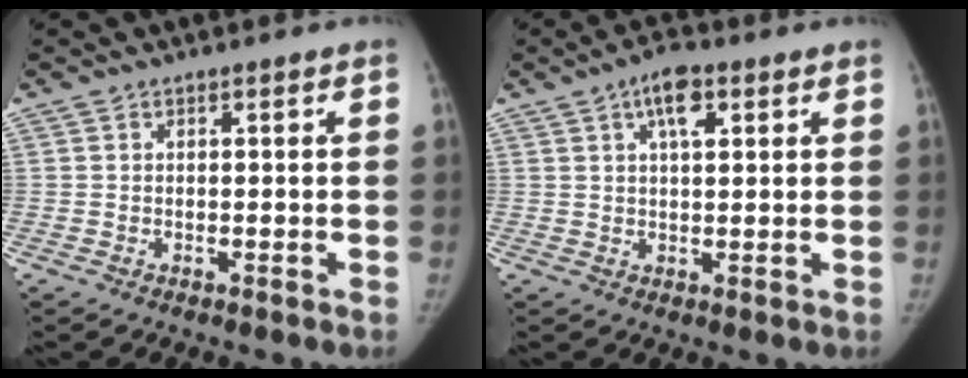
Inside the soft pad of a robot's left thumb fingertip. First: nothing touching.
{"total": 5.9, "force": [2.6, 2.6, 4.6], "torque": [-0.064, 0.001, 0.040]}